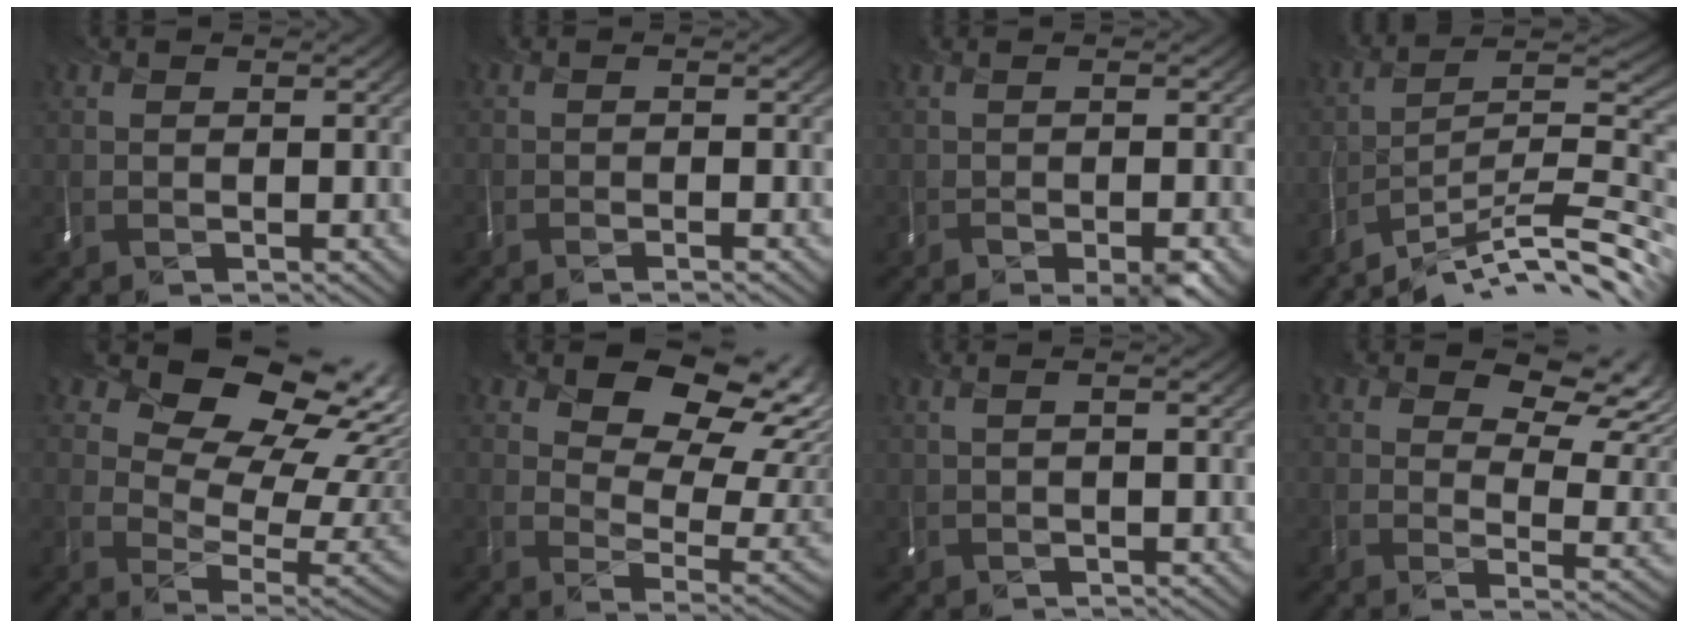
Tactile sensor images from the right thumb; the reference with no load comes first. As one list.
[{"total": 1.6, "force": [-1.3, -0.8, -0.1], "torque": [0.016, -0.011, -0.035]}, {"total": 5.2, "force": [-3.2, 0.8, 3.9], "torque": [-0.038, -0.017, -0.048]}, {"total": 12.0, "force": [-9.9, 1.1, 6.7], "torque": [-0.089, 0.011, -0.176]}, {"total": 14.4, "force": [8.4, 8.4, 8.1], "torque": [-0.112, 0.015, 0.127]}, {"total": 10.7, "force": [5.8, 5.7, 7.0], "torque": [-0.098, -0.006, 0.088]}, {"total": 0.7, "force": [-0.2, -0.5, 0.4], "torque": [0.011, 0.002, -0.015]}, {"total": 7.5, "force": [4.6, 3.3, 4.9], "torque": [-0.070, -0.011, 0.069]}]